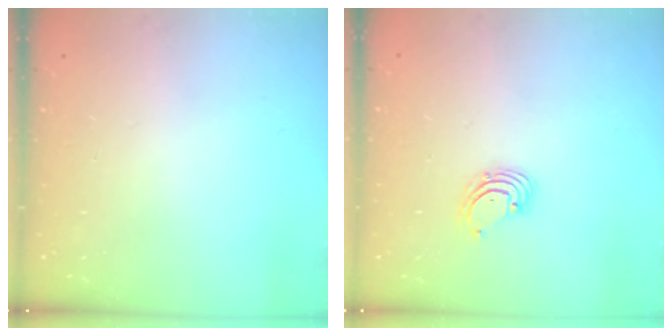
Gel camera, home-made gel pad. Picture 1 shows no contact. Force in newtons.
{"total": 1.8, "press": 1.8, "slide": 0.2}